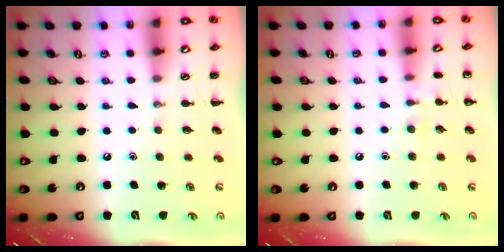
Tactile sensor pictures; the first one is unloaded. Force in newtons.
{"total": 6.7, "press": 6.3, "slide": 2.1}